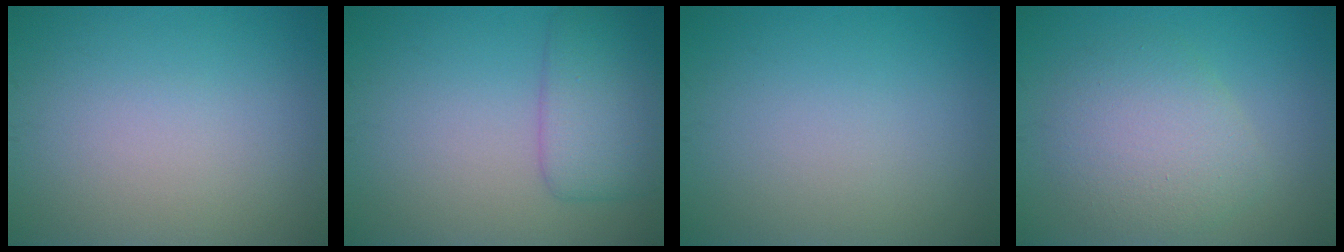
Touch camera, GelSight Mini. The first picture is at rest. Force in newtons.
{"total": 4.2, "press": 4.2, "slide": 0.1}
{"total": 0.0}
{"total": 4.5, "press": 4.5, "slide": 0.3}